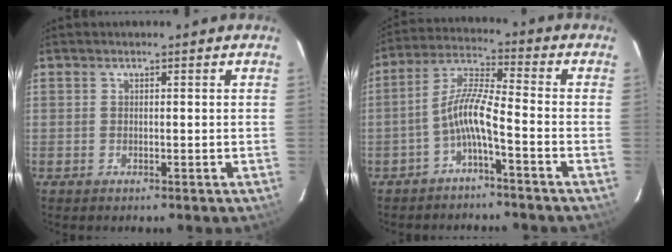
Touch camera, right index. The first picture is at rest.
{"total": 6.9, "force": [-3.3, 0.5, 6.0], "torque": [-0.141, 0.017, -0.064]}